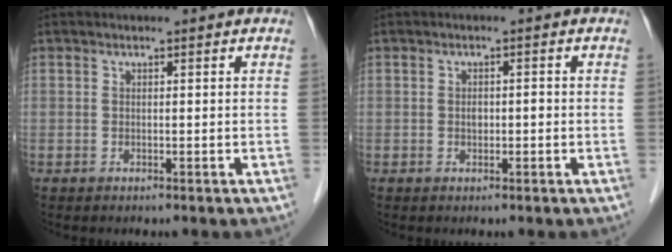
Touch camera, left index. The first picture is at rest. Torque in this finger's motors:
{"motor_torque": [0.00, 0.06, -0.01, 0.00]}